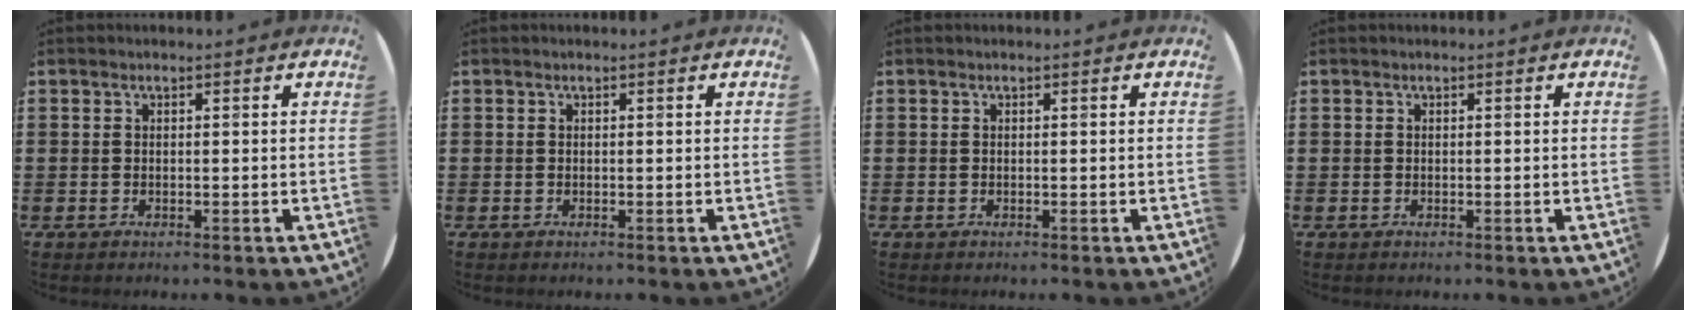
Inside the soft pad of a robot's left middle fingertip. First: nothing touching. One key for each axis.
{"total": 0.0}
{"total": 0.0}
{"total": 0.0}